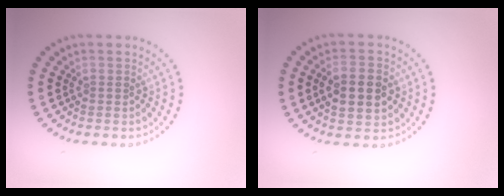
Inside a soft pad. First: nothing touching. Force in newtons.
{"total": 4.5, "press": 4.5, "slide": 0.0}